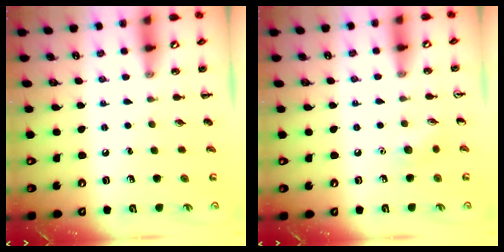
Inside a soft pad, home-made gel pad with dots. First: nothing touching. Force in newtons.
{"total": 4.7, "press": 4.5, "slide": 1.4}